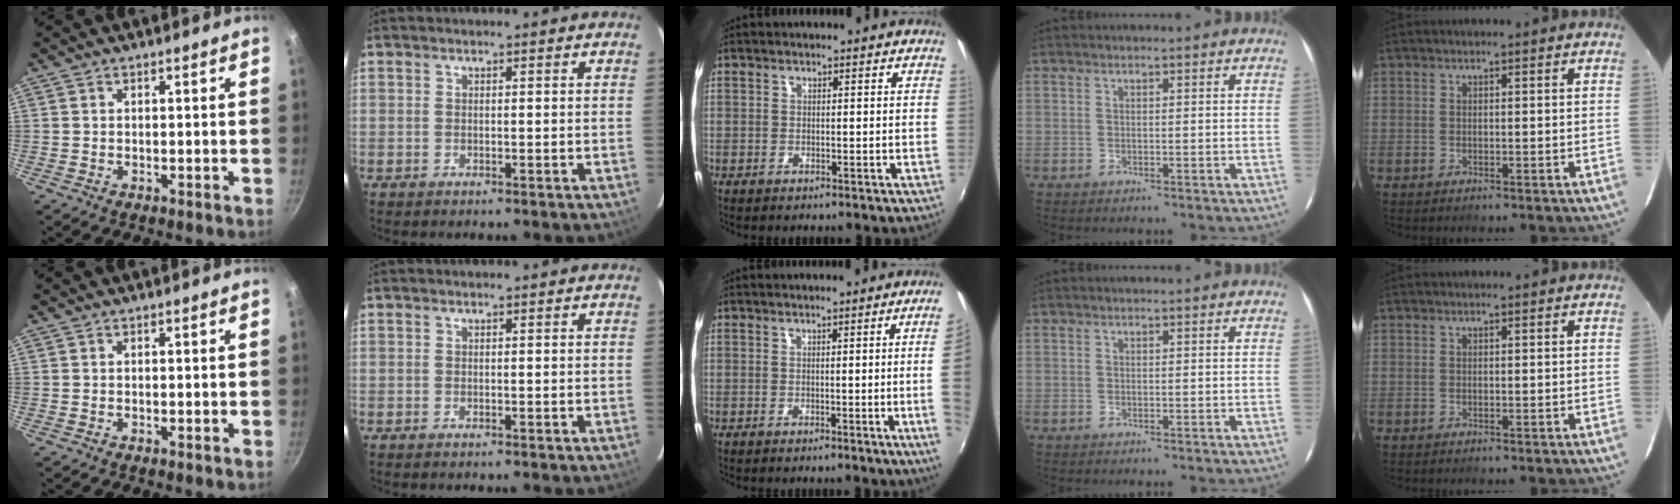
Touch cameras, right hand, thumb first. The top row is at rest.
{"middle": {"total": 6.8, "force": [-0.2, -1.9, 6.5], "torque": [-0.084, -0.009, -0.001]}}